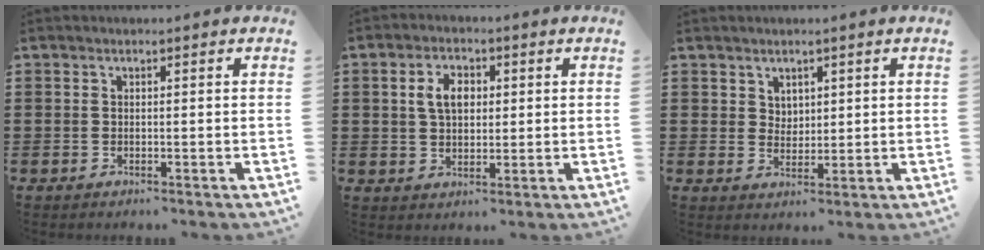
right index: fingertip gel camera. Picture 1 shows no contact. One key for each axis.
{"total": 4.7, "fx": 1.0, "fy": 3.1, "fz": 3.4, "tx": -0.077, "ty": 0.016, "tz": 0.015}
{"total": 2.8, "fx": 1.9, "fy": 2.0, "fz": 0.3, "tx": -0.014, "ty": 0.008, "tz": 0.036}